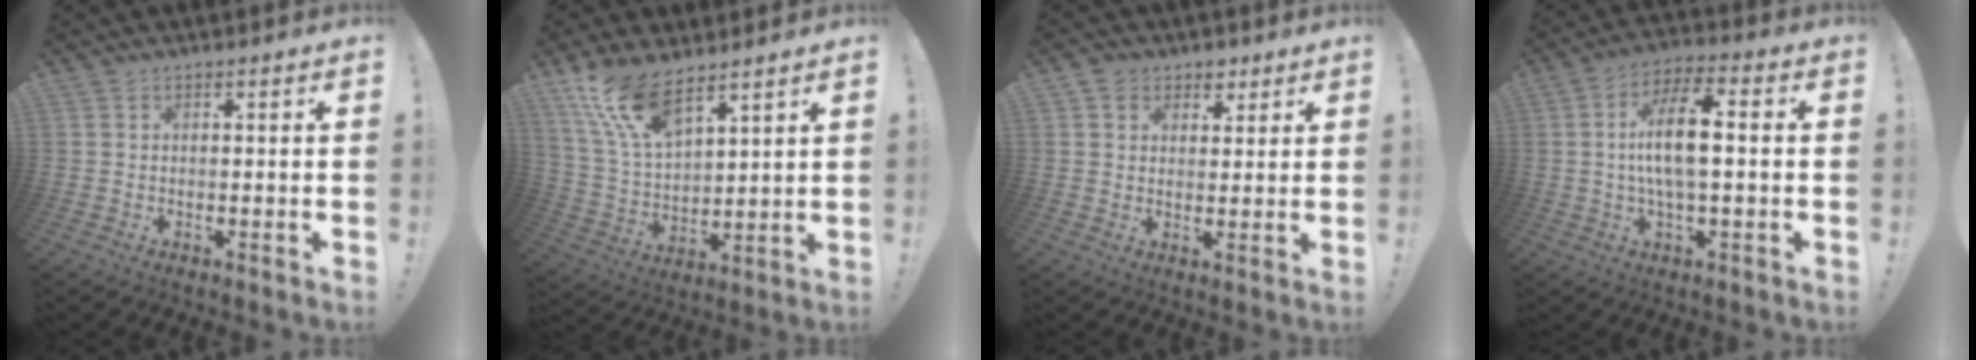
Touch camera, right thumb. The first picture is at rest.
{"total": 13.5, "force": [10.3, 4.5, 7.5], "torque": [-0.160, -0.059, 0.196]}
{"total": 5.5, "force": [3.0, 4.4, 1.1], "torque": [-0.014, -0.014, 0.057]}
{"total": 12.1, "force": [0.4, 4.2, 11.4], "torque": [-0.205, 0.004, 0.001]}